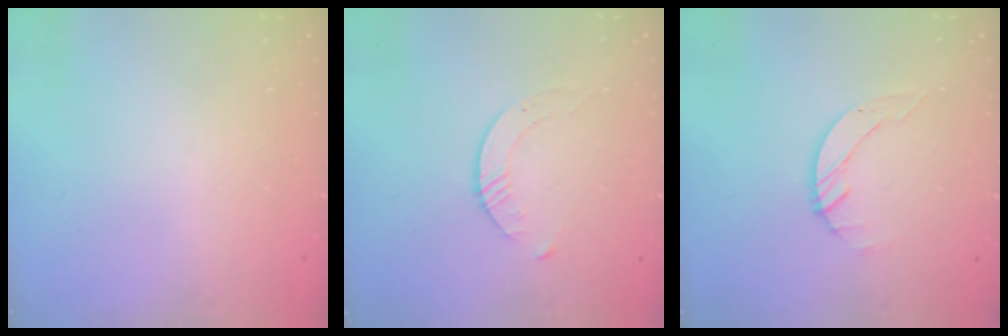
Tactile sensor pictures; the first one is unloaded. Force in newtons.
{"total": 4.2, "press": 4.2, "slide": 0.5}
{"total": 2.6, "press": 2.6, "slide": 0.3}